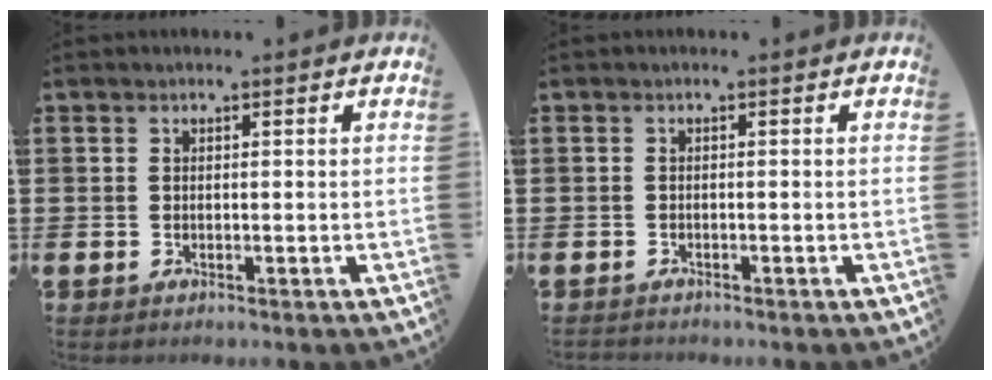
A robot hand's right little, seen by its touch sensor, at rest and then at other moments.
{"total": 0.5, "force": [-0.5, 0.1, 0.0], "torque": [-0.001, -0.002, -0.010]}